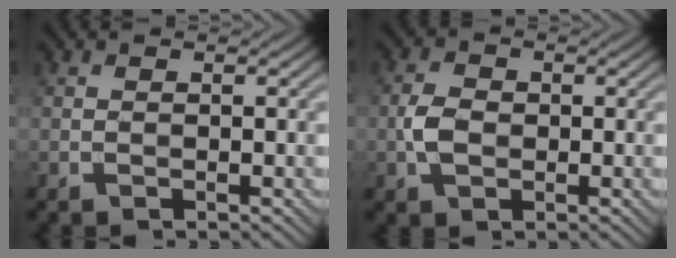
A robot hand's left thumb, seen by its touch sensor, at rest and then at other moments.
{"total": 3.4, "force": [-0.5, 2.5, 2.3], "torque": [-0.055, 0.001, -0.014]}